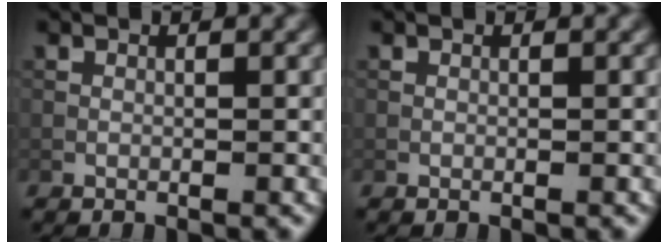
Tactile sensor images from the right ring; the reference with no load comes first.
{"total": 0.0}